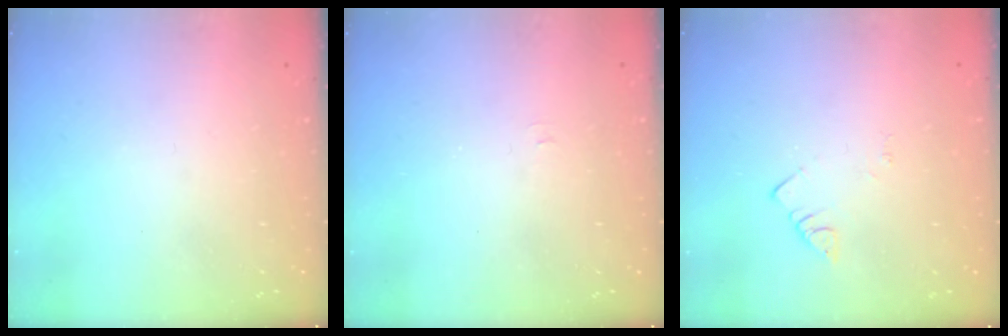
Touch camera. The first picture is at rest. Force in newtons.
{"total": 3.3, "press": 3.3, "slide": 0.5}
{"total": 1.7, "press": 1.7, "slide": 0.3}